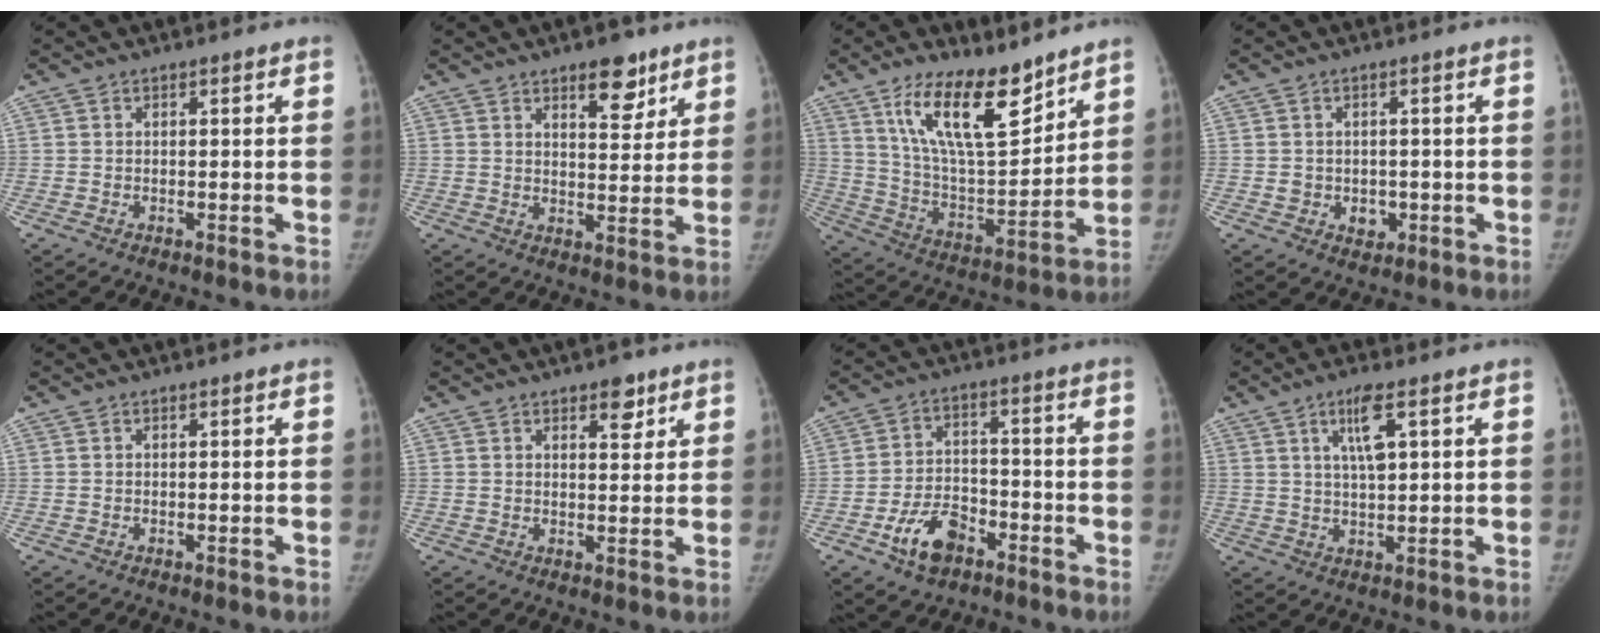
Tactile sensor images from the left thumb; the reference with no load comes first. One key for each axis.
{"total": 7.8, "fx": 5.1, "fy": 3.3, "fz": 4.9, "tx": -0.042, "ty": -0.031, "tz": 0.073}
{"total": 17.8, "fx": 11.8, "fy": 6.2, "fz": 11.8, "tx": -0.165, "ty": -0.076, "tz": 0.222}
{"total": 3.7, "fx": -0.6, "fy": 3.2, "fz": 1.7, "tx": -0.008, "ty": 0.003, "tz": -0.001}
{"total": 0.0}
{"total": 4.3, "fx": 2.7, "fy": 2.0, "fz": 2.7, "tx": -0.019, "ty": -0.015, "tz": 0.038}
{"total": 9.0, "fx": -4.9, "fy": 5.5, "fz": 5.2, "tx": -0.081, "ty": 0.030, "tz": -0.084}
{"total": 6.2, "fx": 2.6, "fy": 1.5, "fz": 5.4, "tx": -0.098, "ty": -0.009, "tz": 0.051}